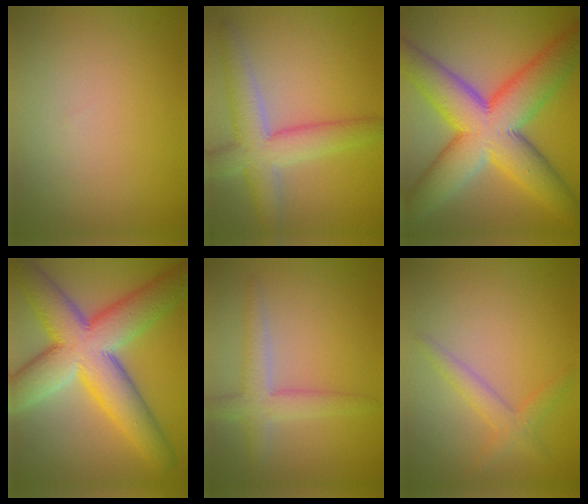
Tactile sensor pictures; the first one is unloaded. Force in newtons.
{"total": 6.0, "press": 5.9, "slide": 0.5}
{"total": 13.6, "press": 13.6, "slide": 0.4}
{"total": 12.1, "press": 12.1, "slide": 0.6}
{"total": 3.4, "press": 3.4, "slide": 0.2}
{"total": 2.2, "press": 2.2, "slide": 0.0}